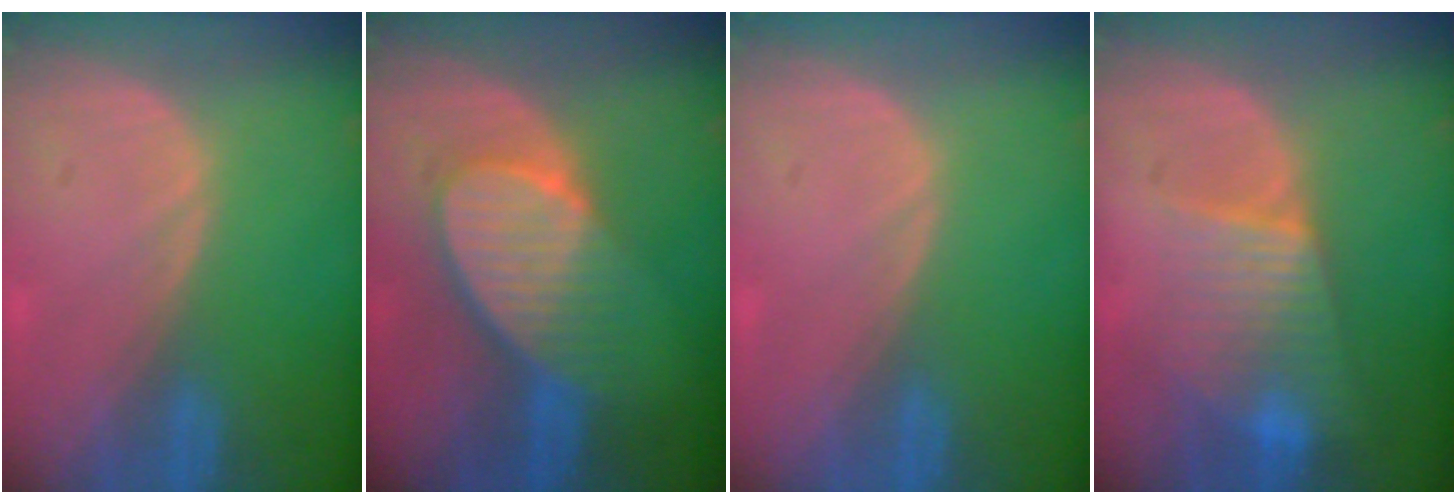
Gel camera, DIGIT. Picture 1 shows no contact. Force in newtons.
{"total": 8.1, "press": 7.6, "slide": 2.8}
{"total": 0.0}
{"total": 7.1, "press": 6.8, "slide": 1.9}